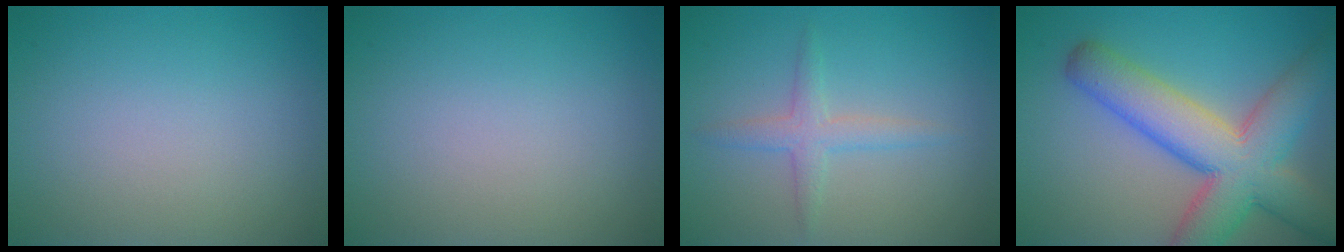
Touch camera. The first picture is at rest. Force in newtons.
{"total": 0.0}
{"total": 2.2, "press": 2.2, "slide": 0.1}
{"total": 9.9, "press": 9.9, "slide": 0.4}